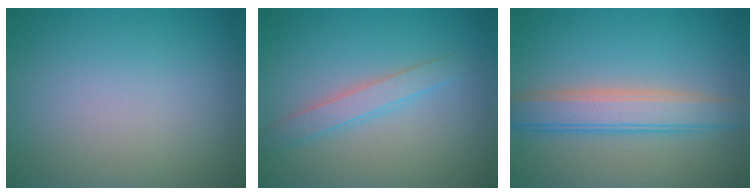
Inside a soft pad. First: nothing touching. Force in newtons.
{"total": 2.0, "press": 2.0, "slide": 0.1}
{"total": 4.4, "press": 4.4, "slide": 0.3}